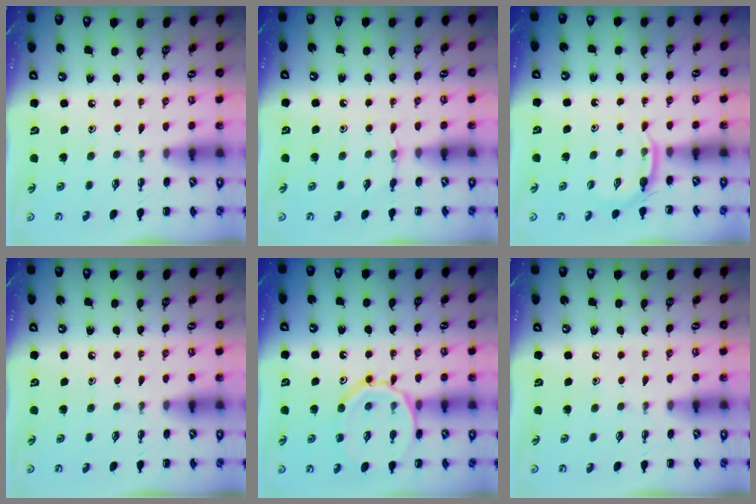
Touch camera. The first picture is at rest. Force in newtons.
{"total": 3.9, "press": 3.6, "slide": 1.4}
{"total": 3.1, "press": 2.9, "slide": 1.1}
{"total": 0.0}
{"total": 14.4, "press": 14.3, "slide": 1.7}
{"total": 0.0}